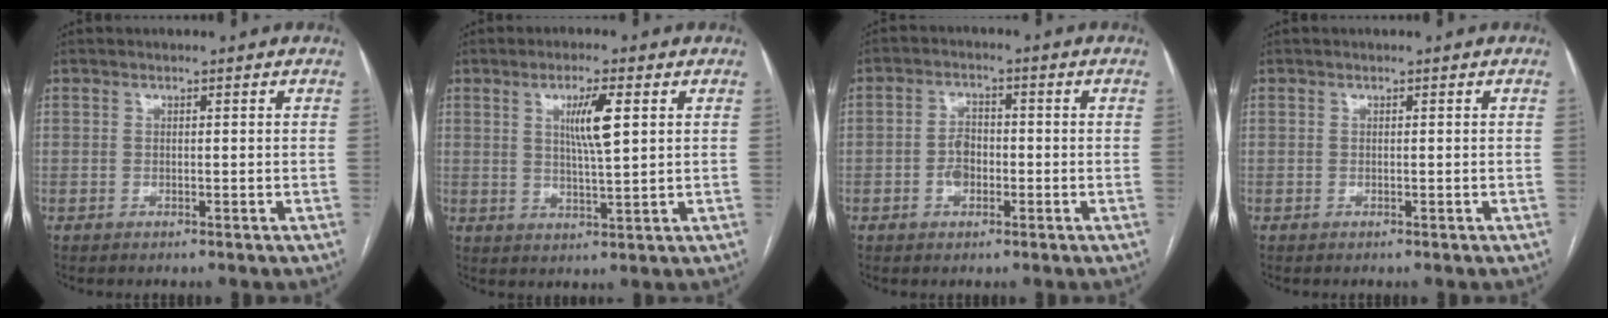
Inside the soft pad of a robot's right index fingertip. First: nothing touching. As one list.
[{"total": 6.0, "force": [1.9, 0.4, 5.7], "torque": [-0.103, -0.003, 0.035]}, {"total": 3.7, "force": [-1.0, 2.5, 2.5], "torque": [-0.049, 0.008, -0.019]}, {"total": 0.0}]